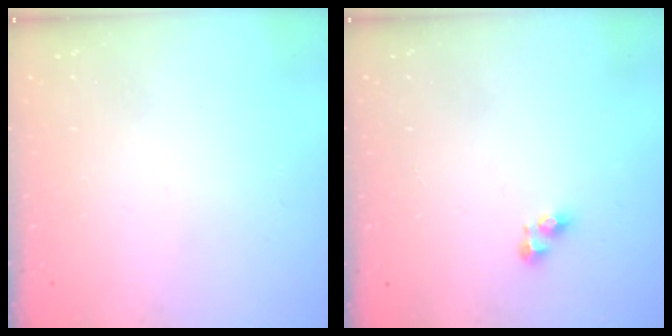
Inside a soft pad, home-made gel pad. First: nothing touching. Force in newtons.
{"total": 3.4, "press": 3.4, "slide": 0.4}